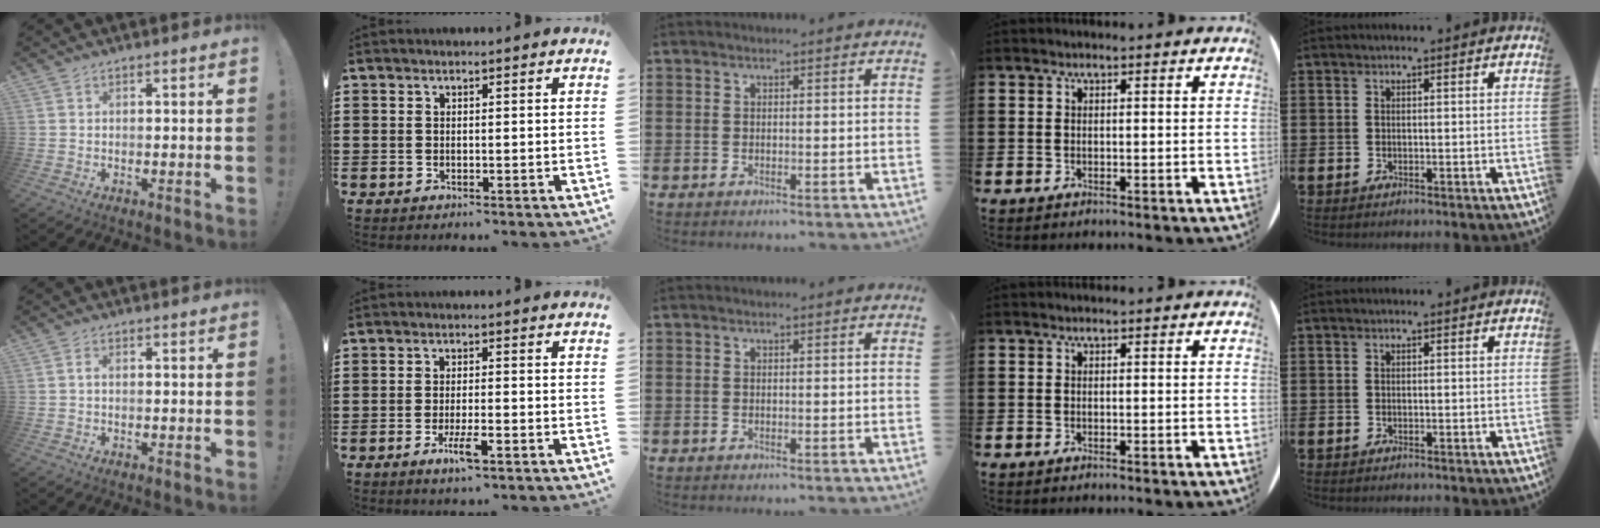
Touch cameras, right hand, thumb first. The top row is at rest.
{"thumb": {"total": 1.2, "force": [-0.1, 0.6, 1.0], "torque": [-0.021, 0.004, -0.003]}, "index": {"total": 4.2, "force": [-2.2, 0.7, 3.5], "torque": [-0.075, -0.011, -0.043]}}